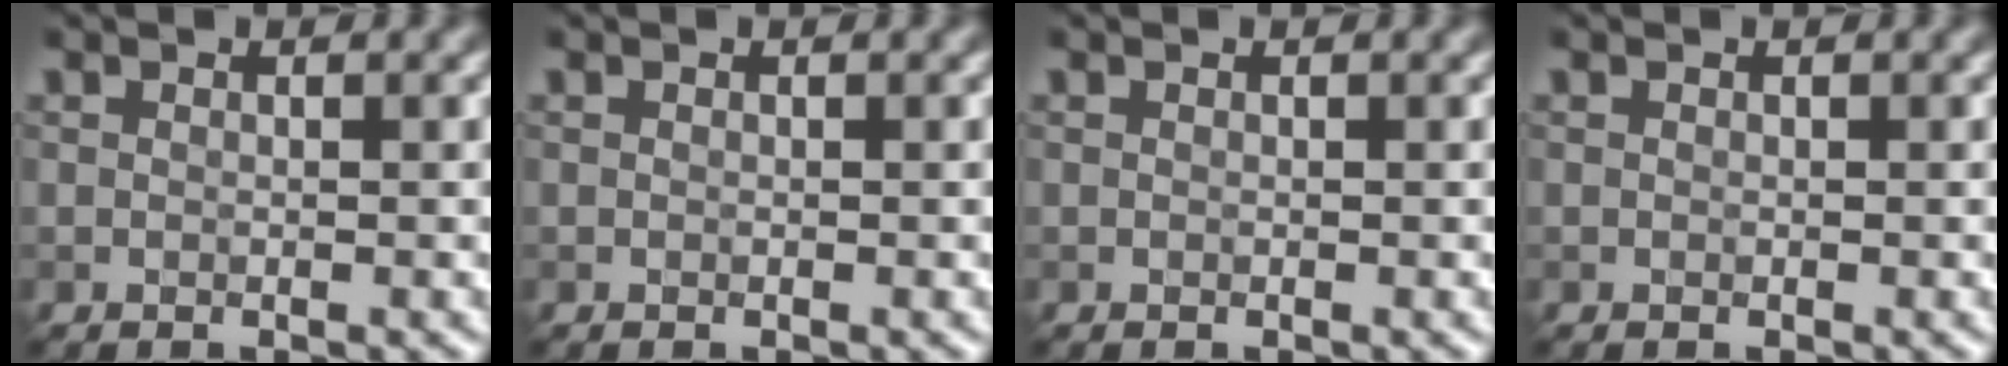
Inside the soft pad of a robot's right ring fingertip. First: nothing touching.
{"total": 0.0}
{"total": 0.0}
{"total": 0.0}